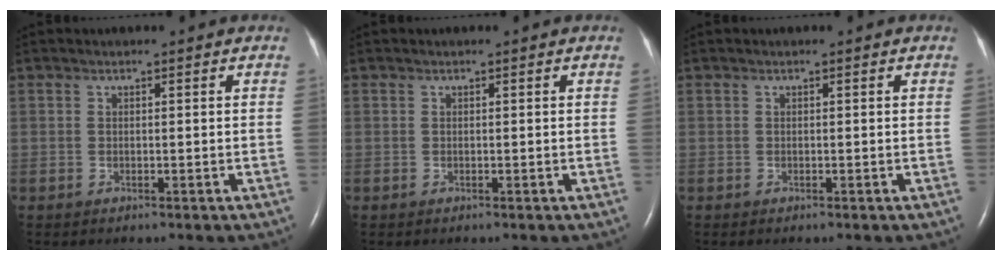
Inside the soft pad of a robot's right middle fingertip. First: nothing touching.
{"total": 0.0}
{"total": 0.0}